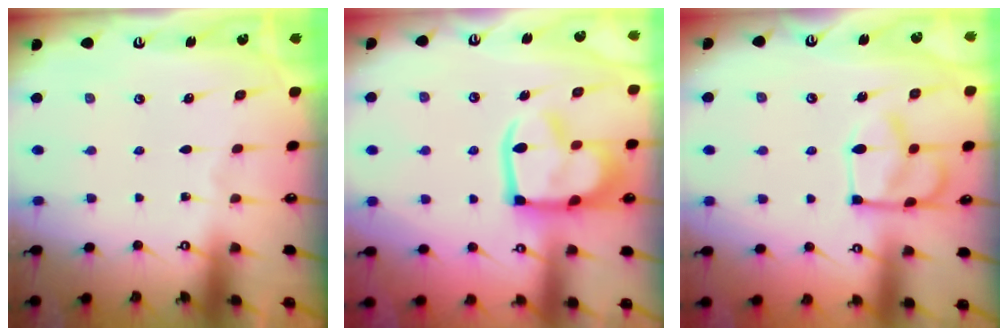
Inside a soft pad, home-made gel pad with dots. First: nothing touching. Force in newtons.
{"total": 12.7, "press": 12.6, "slide": 1.6}
{"total": 12.1, "press": 12.0, "slide": 0.5}